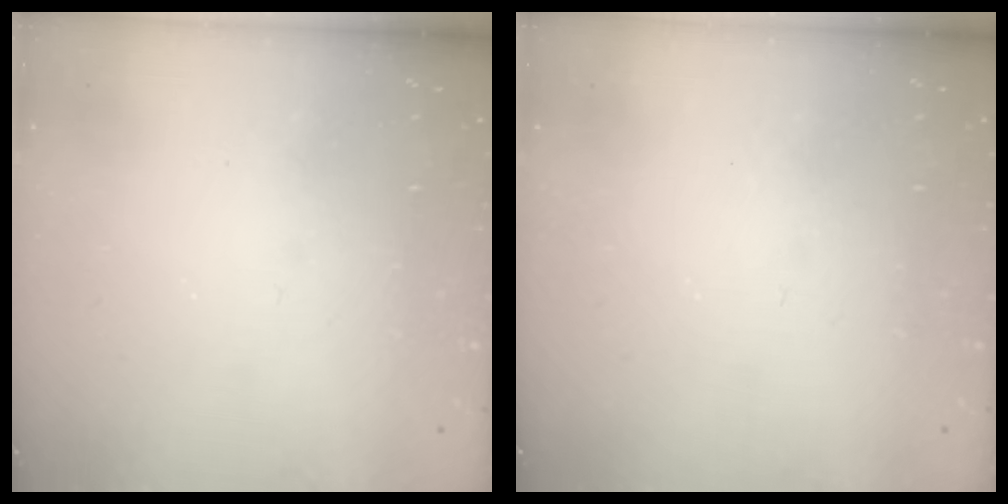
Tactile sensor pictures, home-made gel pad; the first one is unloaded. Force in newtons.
{"total": 0.0}